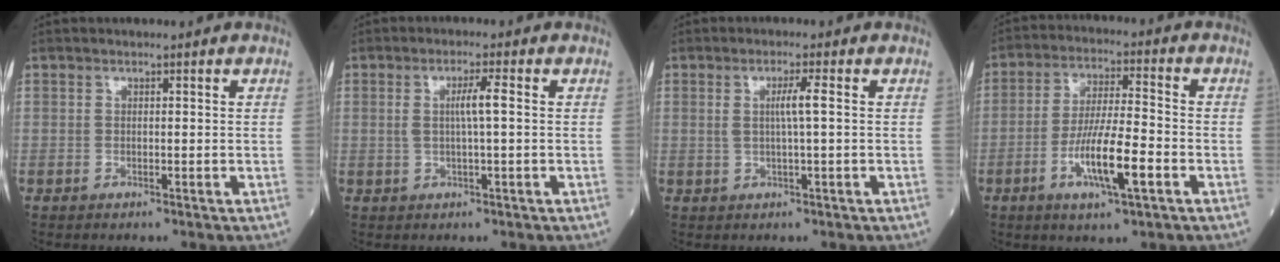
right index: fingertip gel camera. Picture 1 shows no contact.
{"total": 3.6, "force": [0.4, -0.1, 3.5], "torque": [-0.068, 0.001, 0.007]}
{"total": 3.3, "force": [0.4, -0.2, 3.2], "torque": [-0.062, -0.001, 0.007]}
{"total": 10.2, "force": [-3.7, 1.3, 9.5], "torque": [-0.177, -0.005, -0.068]}